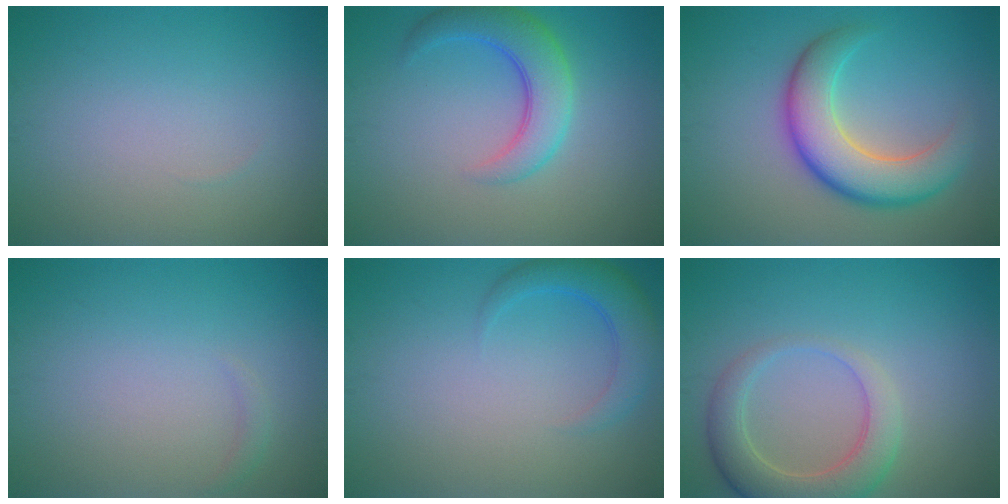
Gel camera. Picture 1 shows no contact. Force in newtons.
{"total": 4.8, "press": 4.8, "slide": 0.2}
{"total": 7.0, "press": 7.0, "slide": 0.5}
{"total": 0.7, "press": 0.7, "slide": 0.2}
{"total": 3.3, "press": 3.3, "slide": 0.3}
{"total": 4.8, "press": 4.8, "slide": 0.5}